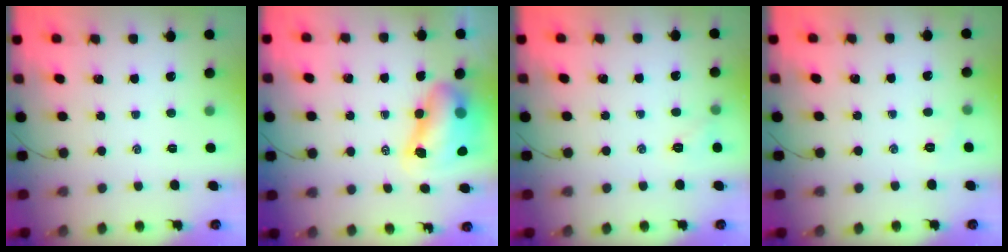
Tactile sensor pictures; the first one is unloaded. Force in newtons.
{"total": 10.4, "press": 10.0, "slide": 2.8}
{"total": 5.3, "press": 5.1, "slide": 1.3}
{"total": 3.5, "press": 3.4, "slide": 0.9}